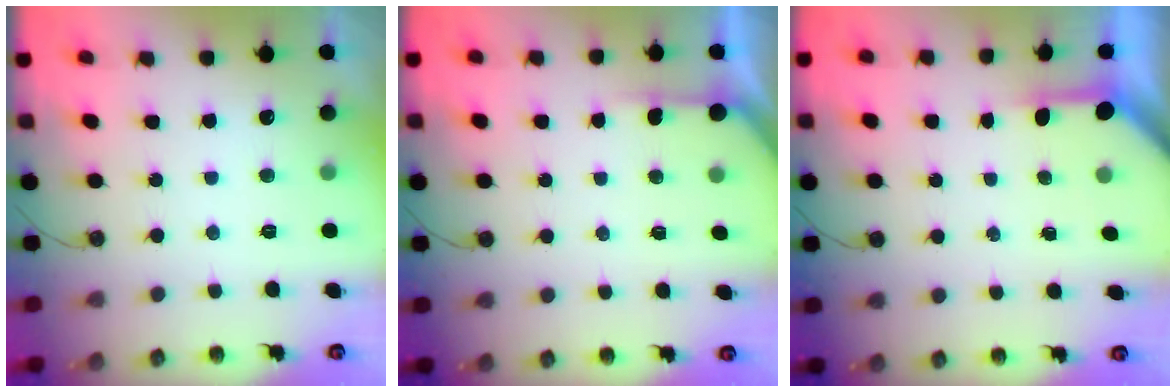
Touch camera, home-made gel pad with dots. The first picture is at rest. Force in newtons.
{"total": 3.9, "press": 3.9, "slide": 0.4}
{"total": 3.2, "press": 3.2, "slide": 0.4}